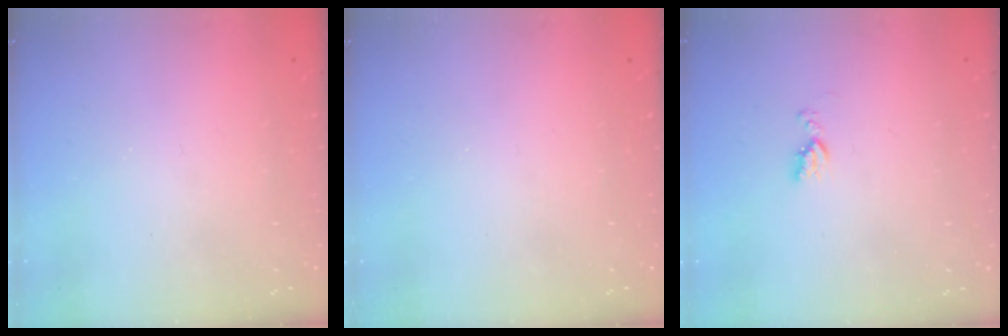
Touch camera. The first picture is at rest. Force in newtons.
{"total": 0.0}
{"total": 4.5, "press": 4.5, "slide": 0.6}